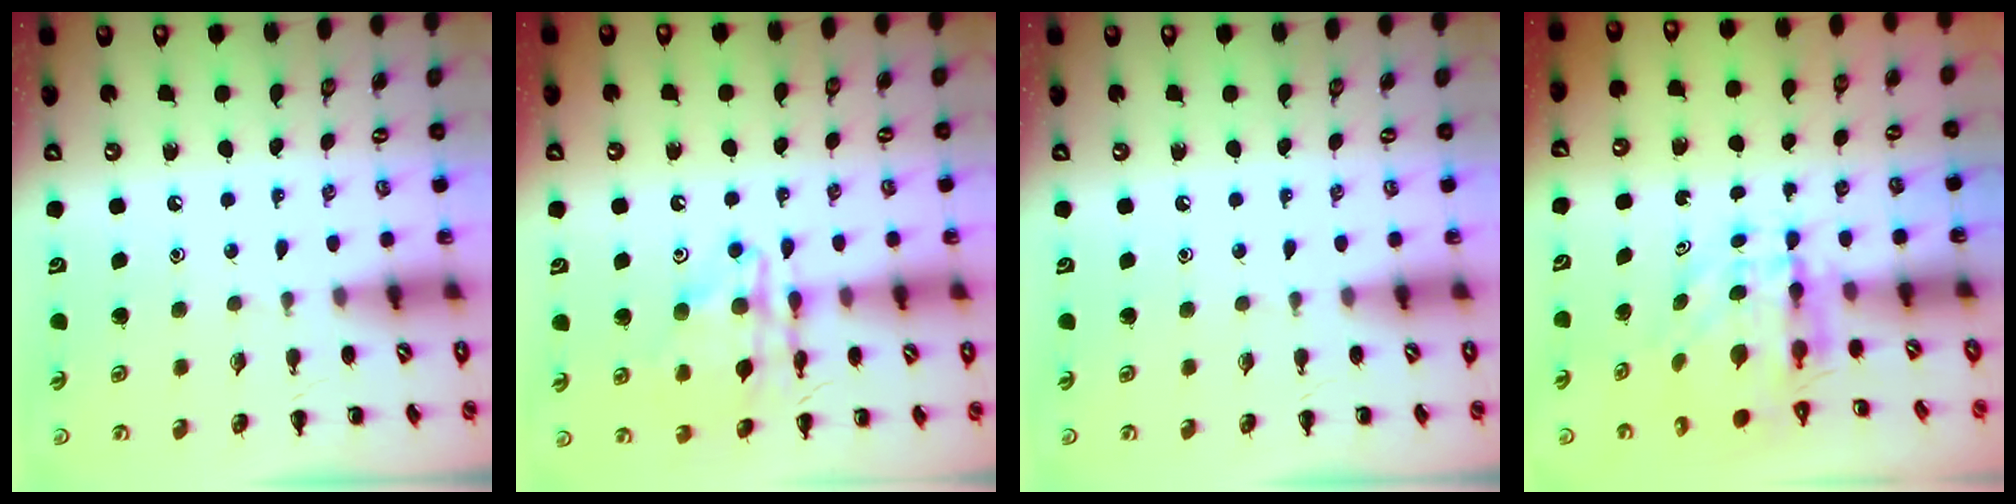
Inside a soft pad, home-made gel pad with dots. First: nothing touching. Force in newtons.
{"total": 14.2, "press": 14.1, "slide": 1.3}
{"total": 0.0}
{"total": 5.9, "press": 5.7, "slide": 1.3}